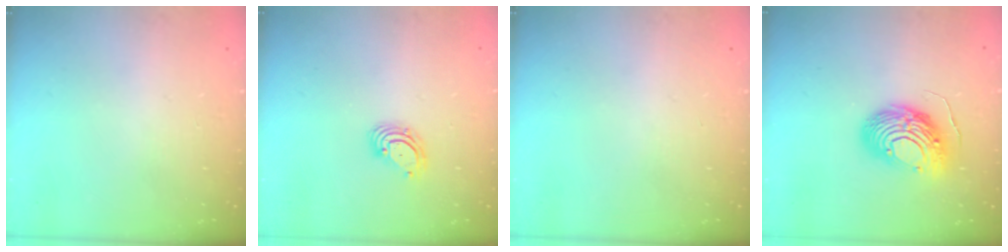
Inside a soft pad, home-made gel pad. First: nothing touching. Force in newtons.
{"total": 3.7, "press": 3.7, "slide": 0.1}
{"total": 0.0}
{"total": 12.8, "press": 12.7, "slide": 1.3}